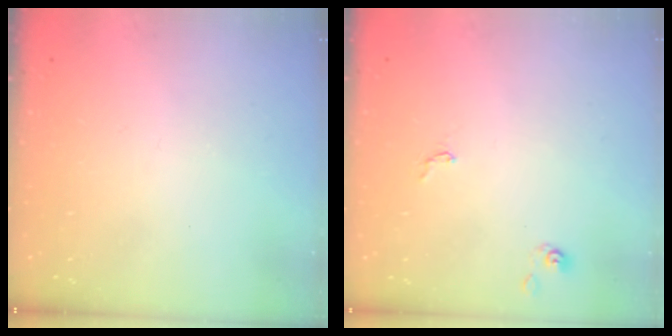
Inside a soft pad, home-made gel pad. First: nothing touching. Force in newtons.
{"total": 1.9, "press": 1.9, "slide": 0.2}